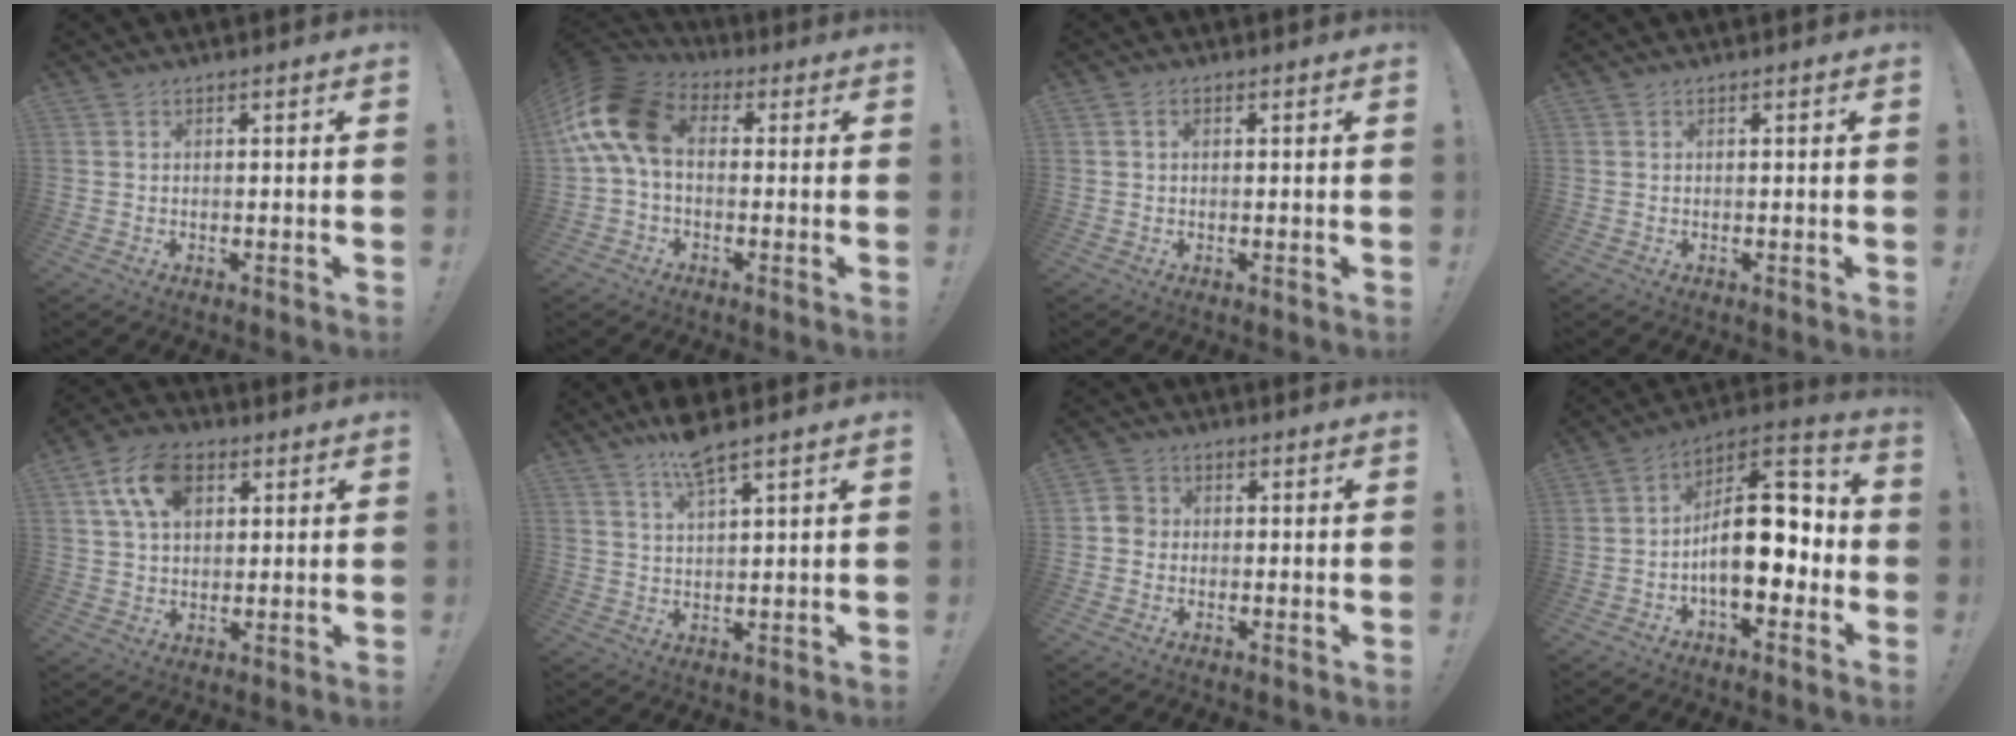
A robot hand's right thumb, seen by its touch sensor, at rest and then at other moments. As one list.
[{"total": 15.5, "force": [2.1, 9.5, 12.0], "torque": [-0.232, 0.019, 0.044]}, {"total": 1.0, "force": [0.3, 0.6, 0.7], "torque": [-0.014, 0.003, 0.006]}, {"total": 0.0}, {"total": 12.1, "force": [5.1, 7.7, 7.9], "torque": [-0.142, -0.001, 0.096]}, {"total": 8.0, "force": [6.1, 1.2, 4.9], "torque": [-0.091, -0.025, 0.106]}, {"total": 3.7, "force": [-1.1, 3.4, 1.1], "torque": [-0.012, 0.016, -0.019]}, {"total": 18.4, "force": [-1.7, 10.0, 15.4], "torque": [-0.234, 0.013, -0.019]}]